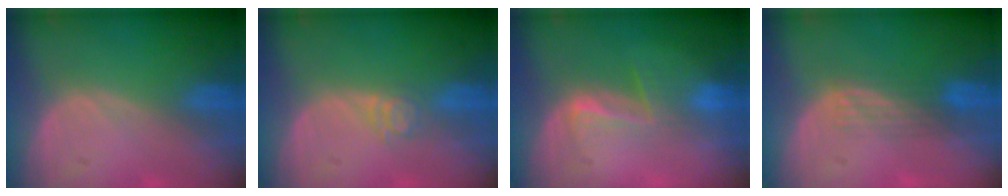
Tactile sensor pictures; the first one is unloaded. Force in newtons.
{"total": 3.0, "press": 2.5, "slide": 1.7}
{"total": 4.0, "press": 3.7, "slide": 1.6}
{"total": 2.9, "press": 2.8, "slide": 1.0}